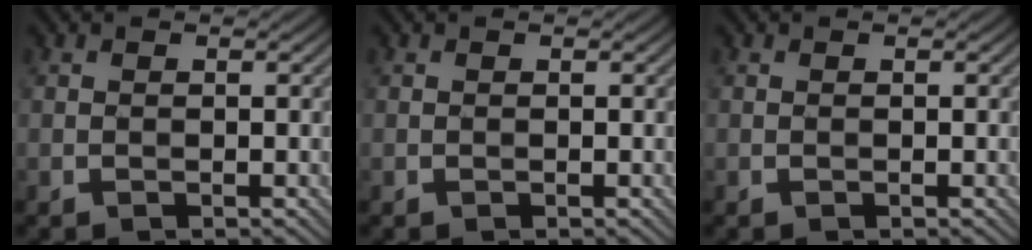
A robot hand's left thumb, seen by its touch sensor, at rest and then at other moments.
{"total": 0.0}
{"total": 0.0}